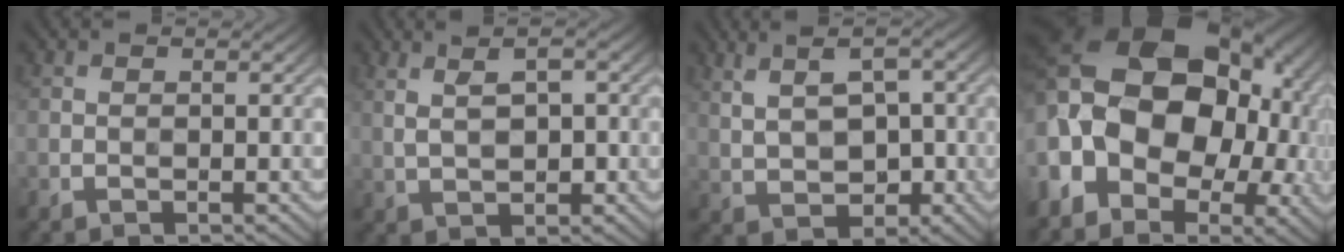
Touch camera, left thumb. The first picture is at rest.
{"total": 5.1, "force": [1.6, 2.4, 4.3], "torque": [-0.072, 0.006, 0.029]}
{"total": 7.6, "force": [1.6, 4.4, 6.0], "torque": [-0.107, 0.004, 0.035]}
{"total": 20.8, "force": [1.0, 15.5, 13.8], "torque": [-0.266, -0.015, 0.020]}